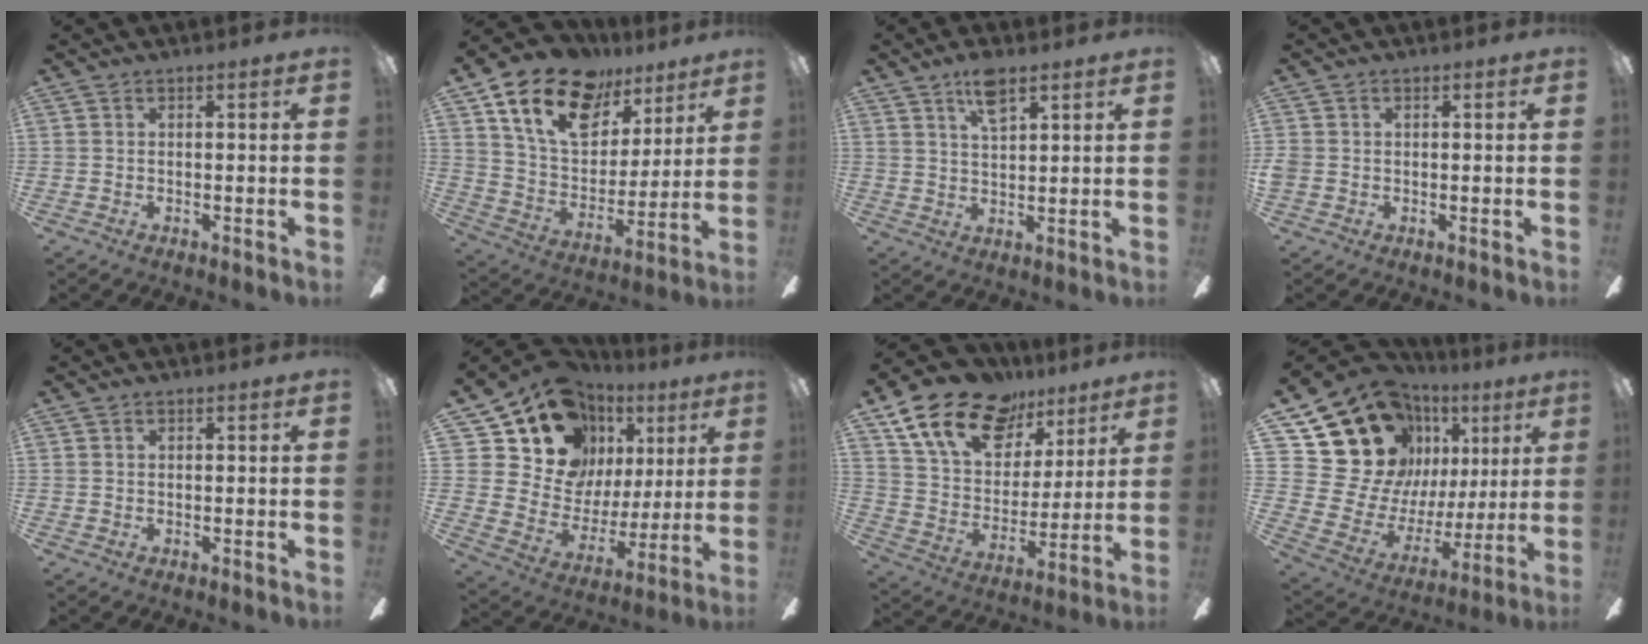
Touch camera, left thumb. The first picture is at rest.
{"total": 20.0, "force": [12.5, 11.8, 10.3], "torque": [-0.185, -0.060, 0.228]}
{"total": 6.5, "force": [4.4, 2.3, 4.3], "torque": [-0.078, -0.009, 0.074]}
{"total": 1.4, "force": [-0.3, 1.3, 0.6], "torque": [-0.010, 0.006, -0.007]}
{"total": 0.5, "force": [0.2, 0.4, 0.2], "torque": [-0.005, 0.004, 0.004]}
{"total": 15.6, "force": [10.0, 10.9, 5.0], "torque": [-0.104, -0.083, 0.197]}
{"total": 19.4, "force": [12.5, 11.6, 9.2], "torque": [-0.166, -0.064, 0.230]}
{"total": 21.5, "force": [12.8, 14.8, 8.9], "torque": [-0.188, -0.099, 0.257]}